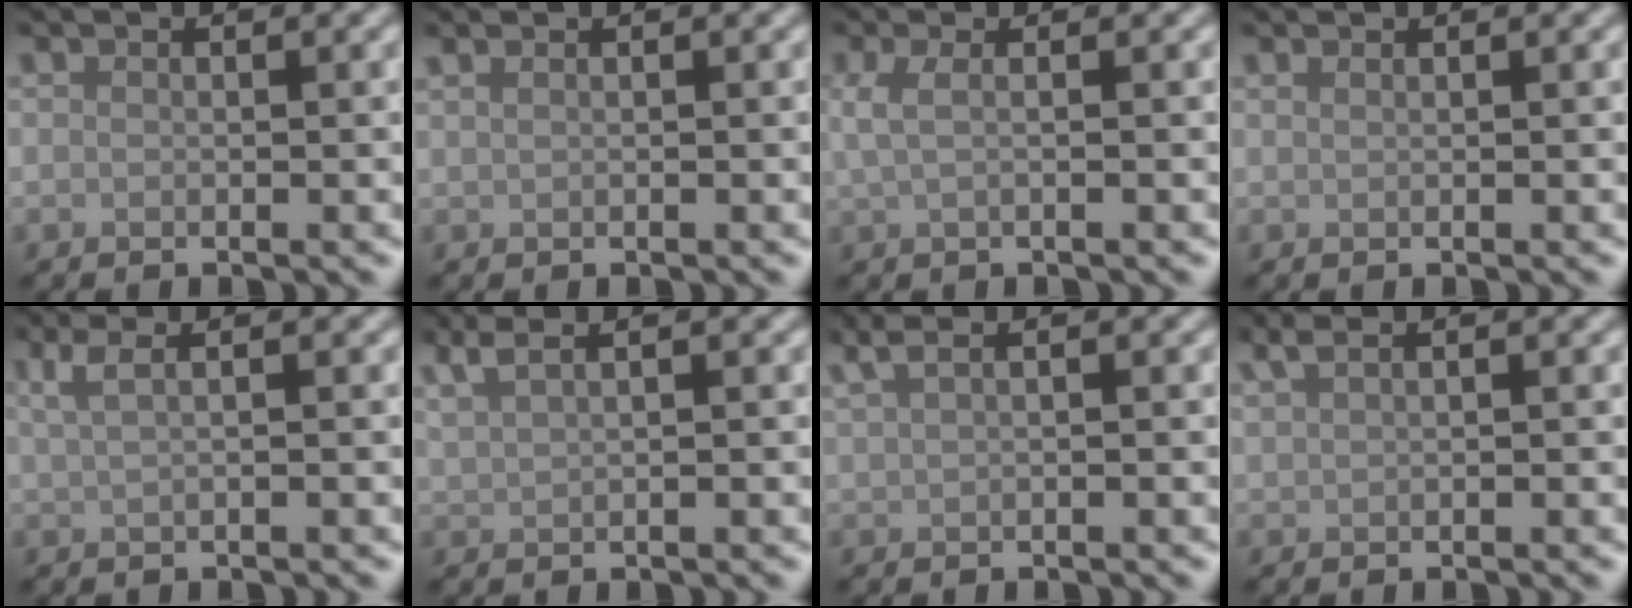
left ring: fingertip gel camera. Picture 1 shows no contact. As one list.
[{"total": 1.4, "force": [0.8, 0.6, 0.9], "torque": [-0.012, -0.004, 0.006]}, {"total": 1.8, "force": [0.3, 0.6, 1.7], "torque": [-0.034, 0.004, 0.004]}, {"total": 1.0, "force": [0.8, 0.4, 0.5], "torque": [-0.003, -0.003, 0.004]}, {"total": 3.0, "force": [1.5, 1.2, 2.3], "torque": [-0.033, 0.007, 0.008]}, {"total": 4.0, "force": [2.7, 1.5, 2.5], "torque": [-0.038, 0.023, 0.023]}, {"total": 3.3, "force": [2.0, 1.4, 2.3], "torque": [-0.031, 0.016, 0.014]}, {"total": 2.1, "force": [1.4, 0.7, 1.4], "torque": [-0.022, 0.005, 0.022]}]